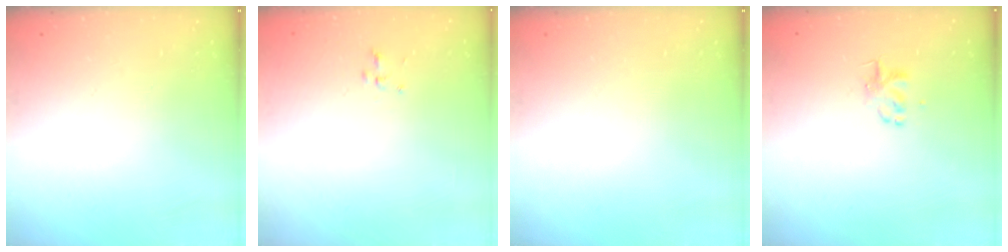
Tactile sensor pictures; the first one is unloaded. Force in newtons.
{"total": 2.0, "press": 1.8, "slide": 0.9}
{"total": 0.0}
{"total": 2.6, "press": 2.6, "slide": 0.3}